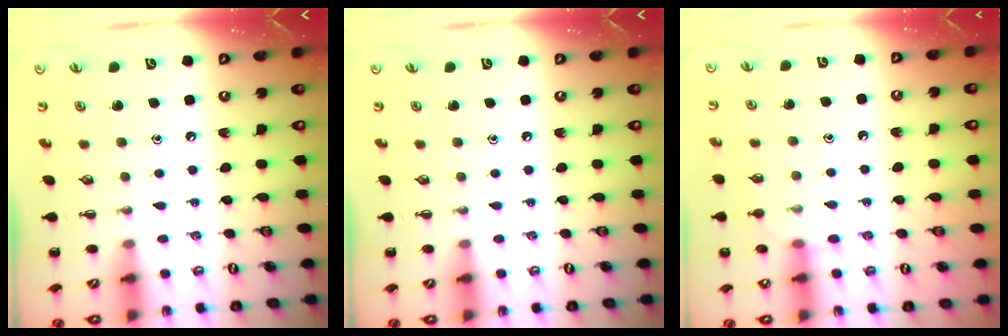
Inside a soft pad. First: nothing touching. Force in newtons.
{"total": 0.0}
{"total": 6.2, "press": 6.1, "slide": 1.1}